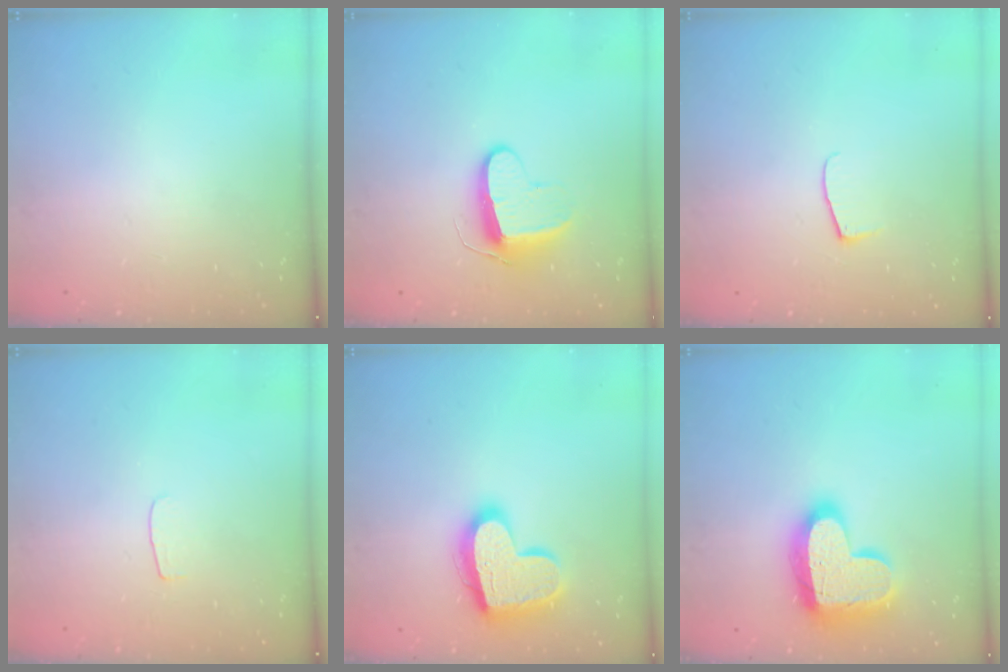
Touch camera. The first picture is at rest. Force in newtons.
{"total": 9.6, "press": 9.6, "slide": 0.2}
{"total": 6.3, "press": 6.2, "slide": 0.8}
{"total": 3.1, "press": 3.1, "slide": 0.3}
{"total": 18.0, "press": 17.9, "slide": 1.6}
{"total": 19.8, "press": 19.8, "slide": 1.5}